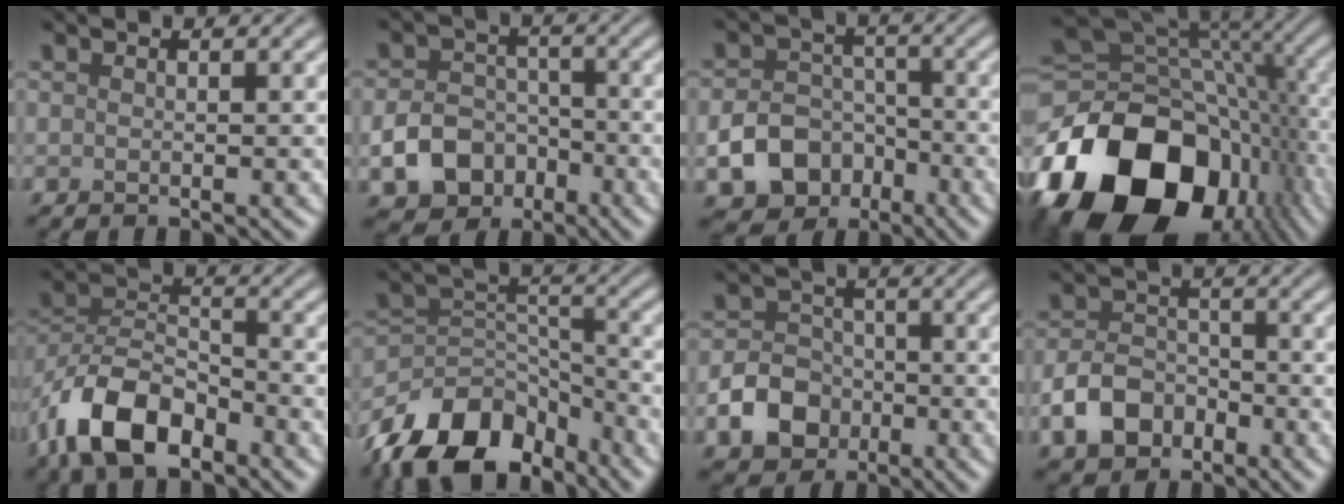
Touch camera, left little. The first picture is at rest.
{"total": 5.4, "force": [-2.2, 4.1, 2.6], "torque": [-0.045, -0.008, -0.037]}
{"total": 6.6, "force": [-2.8, 5.1, 3.1], "torque": [-0.042, -0.008, -0.054]}
{"total": 19.5, "force": [-7.9, 13.2, 12.0], "torque": [-0.238, -0.031, -0.124]}
{"total": 9.0, "force": [-5.6, 4.5, 5.5], "torque": [-0.101, 0.004, -0.119]}
{"total": 11.9, "force": [-8.9, 6.0, 5.1], "torque": [-0.093, 0.009, -0.166]}
{"total": 5.2, "force": [-2.2, 4.1, 2.3], "torque": [-0.032, 0.000, -0.052]}
{"total": 4.7, "force": [-2.4, 3.3, 2.4], "torque": [-0.044, -0.001, -0.049]}